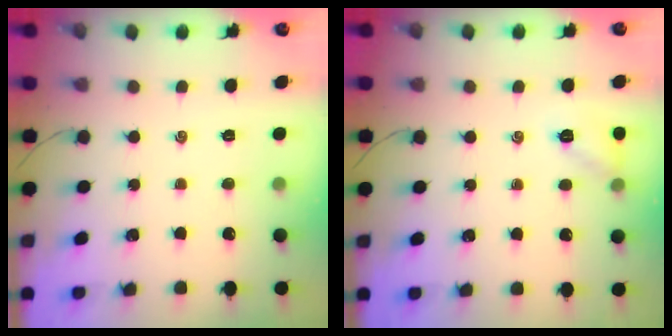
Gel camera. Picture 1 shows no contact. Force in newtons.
{"total": 7.5, "press": 7.4, "slide": 1.5}